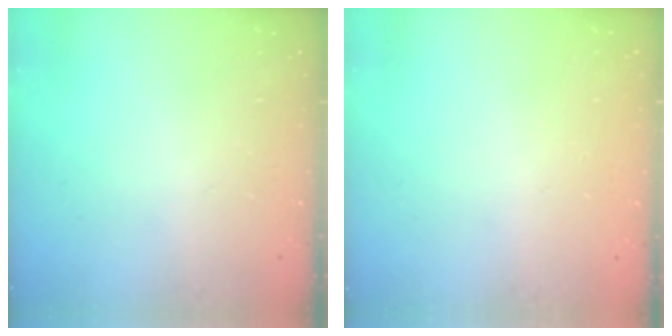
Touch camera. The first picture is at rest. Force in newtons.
{"total": 0.8, "press": 0.4, "slide": 0.7}